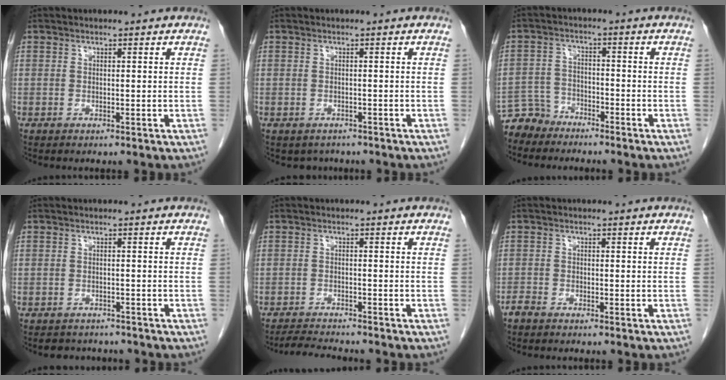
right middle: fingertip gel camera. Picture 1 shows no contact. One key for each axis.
{"total": 2.4, "fx": -1.9, "fy": 1.4, "fz": 0.2, "tx": -0.007, "ty": 0.001, "tz": -0.026}
{"total": 4.3, "fx": -3.9, "fy": 1.7, "fz": -0.6, "tx": 0.012, "ty": -0.001, "tz": -0.079}
{"total": 4.6, "fx": -4.2, "fy": 1.8, "fz": 0.5, "tx": -0.006, "ty": 0.000, "tz": -0.055}
{"total": 4.6, "fx": -4.5, "fy": 0.0, "fz": 1.2, "tx": -0.023, "ty": -0.018, "tz": -0.075}
{"total": 1.5, "fx": -1.3, "fy": 0.3, "fz": 0.5, "tx": -0.013, "ty": -0.001, "tz": -0.025}